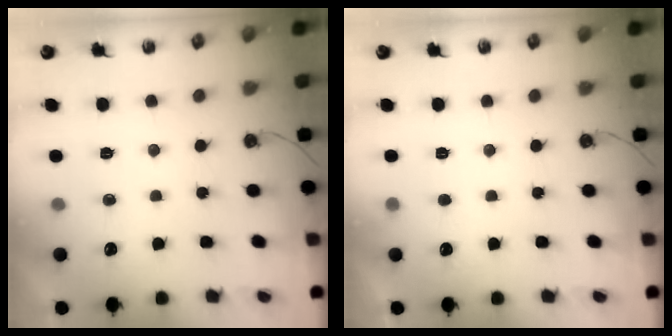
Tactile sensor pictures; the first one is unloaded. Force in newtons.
{"total": 2.6, "press": 2.6, "slide": 0.4}